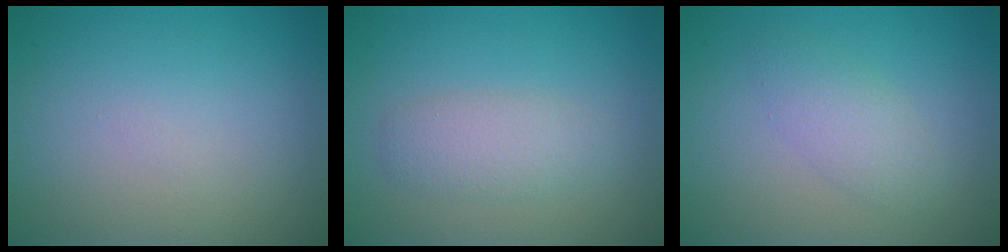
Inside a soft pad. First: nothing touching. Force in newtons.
{"total": 2.7, "press": 2.7, "slide": 0.1}
{"total": 2.5, "press": 2.5, "slide": 0.1}